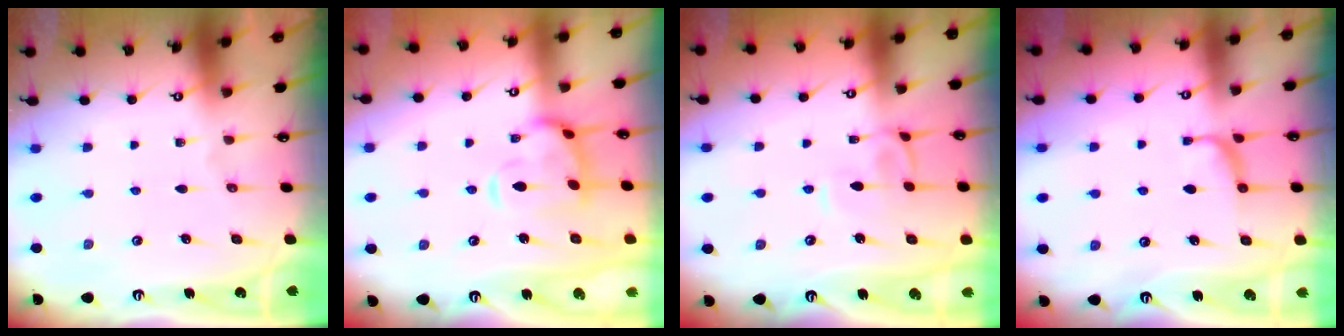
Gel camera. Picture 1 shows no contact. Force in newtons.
{"total": 4.5, "press": 4.4, "slide": 0.9}
{"total": 2.4, "press": 2.4, "slide": 0.6}
{"total": 1.7, "press": 1.6, "slide": 0.7}